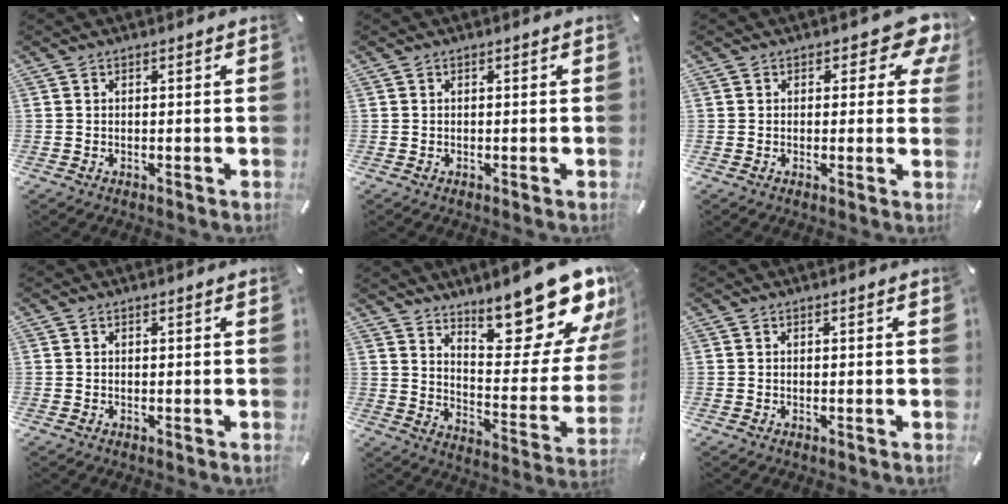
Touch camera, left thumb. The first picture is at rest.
{"total": 0.0}
{"total": 7.6, "force": [3.7, 4.4, 4.9], "torque": [-0.046, -0.024, 0.060]}
{"total": 0.0}
{"total": 21.9, "force": [16.6, 7.6, 12.1], "torque": [-0.132, -0.142, 0.275]}
{"total": 0.0}